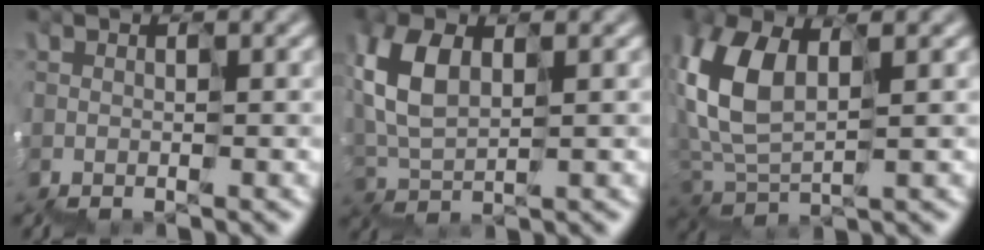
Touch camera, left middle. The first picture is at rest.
{"total": 4.2, "force": [2.0, 2.3, 2.9], "torque": [-0.099, 0.024, 0.034]}
{"total": 5.3, "force": [2.2, 3.1, 3.8], "torque": [-0.125, 0.020, 0.037]}